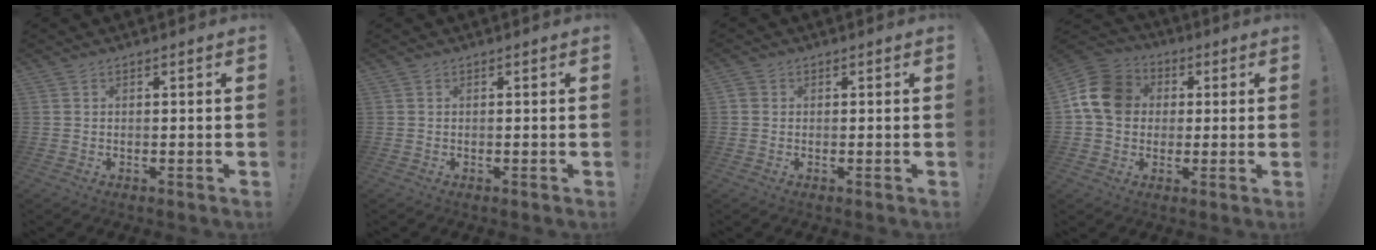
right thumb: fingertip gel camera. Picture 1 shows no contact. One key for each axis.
{"total": 0.0}
{"total": 1.5, "fx": 0.3, "fy": 1.4, "fz": 0.5, "tx": -0.011, "ty": 0.005, "tz": 0.006}
{"total": 14.1, "fx": 2.5, "fy": 11.7, "fz": 7.5, "tx": -0.123, "ty": 0.011, "tz": 0.055}